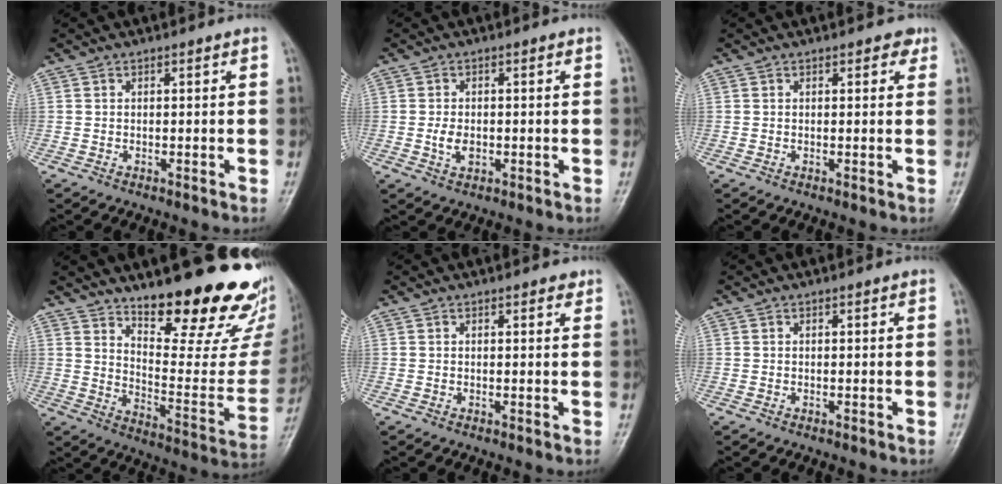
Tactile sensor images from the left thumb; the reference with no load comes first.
{"total": 3.1, "force": [-0.5, 2.1, 2.3], "torque": [-0.039, -0.001, -0.009]}
{"total": 1.8, "force": [1.1, 1.1, 1.0], "torque": [0.003, -0.002, 0.008]}
{"total": 23.3, "force": [17.1, 6.7, 14.4], "torque": [-0.157, -0.123, 0.245]}
{"total": 1.2, "force": [0.9, 0.6, 0.7], "torque": [-0.002, -0.003, 0.007]}
{"total": 0.0}